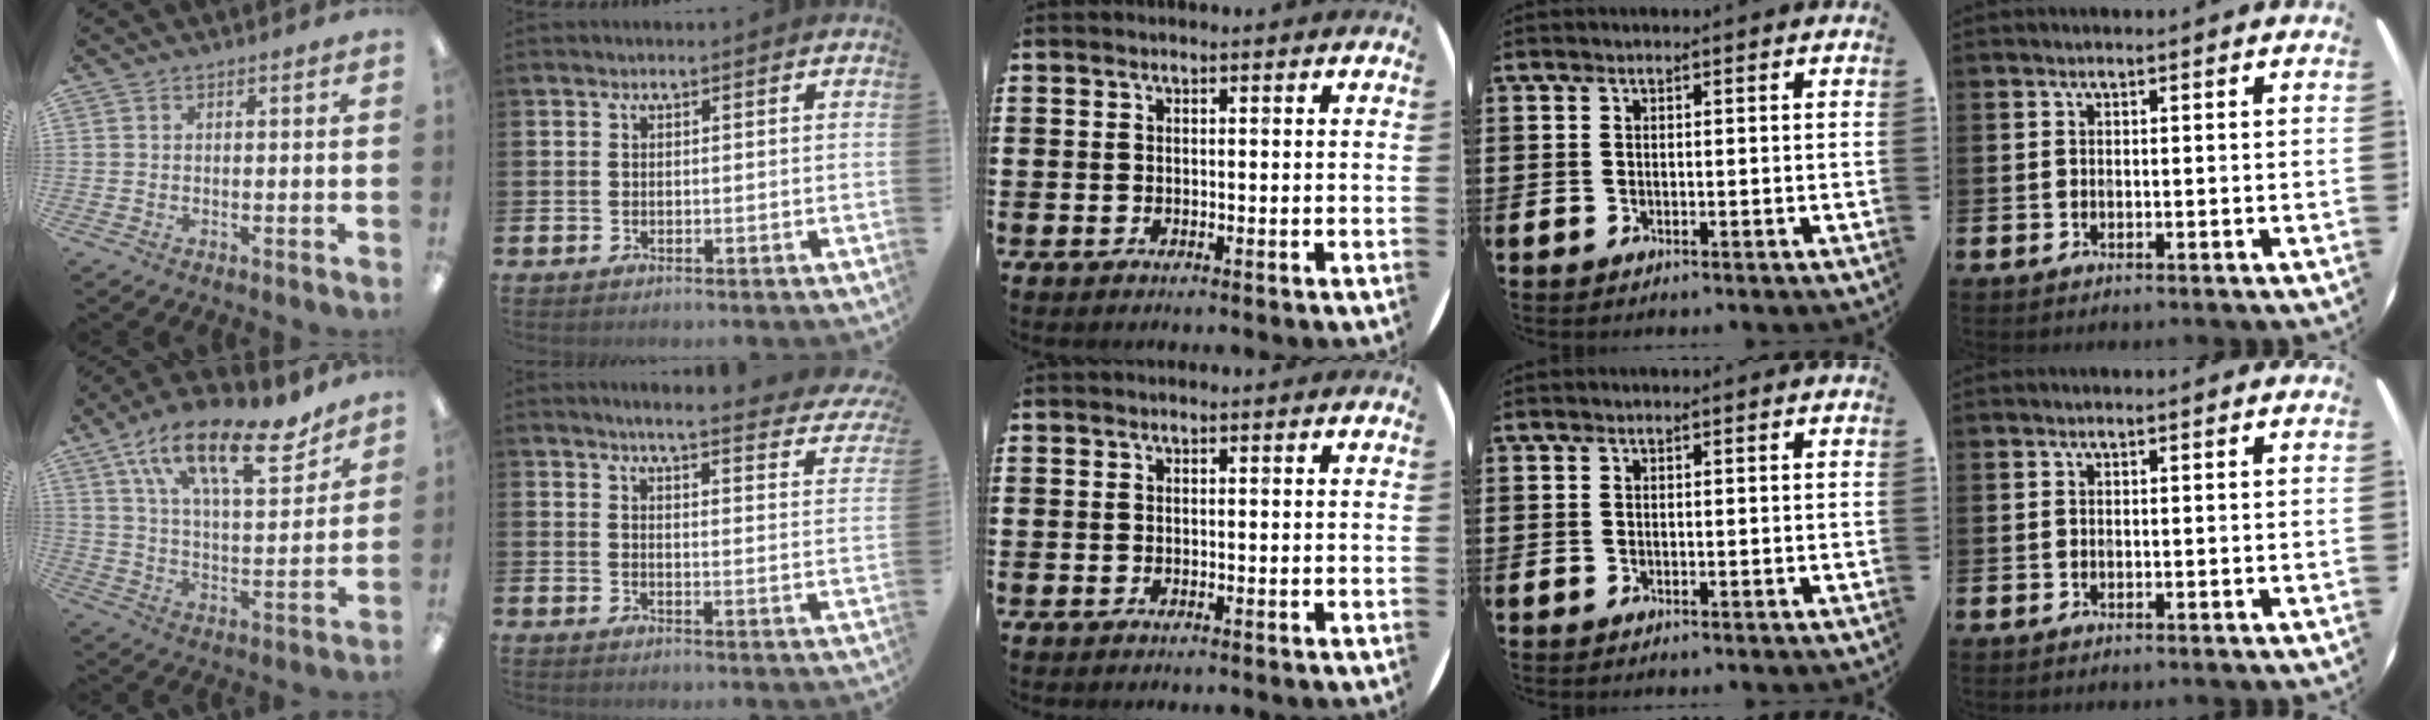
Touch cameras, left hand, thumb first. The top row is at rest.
{"thumb": {"total": 21.3, "force": [13.7, 8.5, 14.0], "torque": [-0.220, -0.071, 0.229]}, "index": {"total": 4.3, "force": [4.0, 0.0, 1.6], "torque": [-0.032, -0.037, 0.062]}}